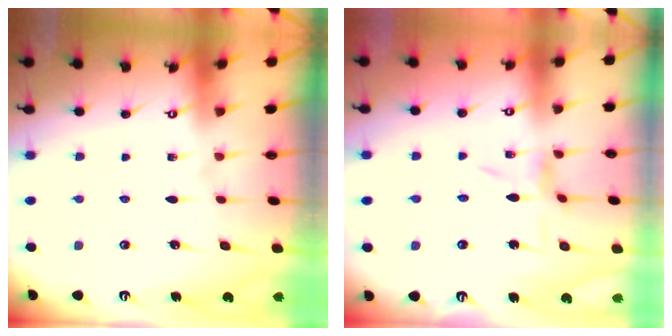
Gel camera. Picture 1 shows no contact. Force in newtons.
{"total": 2.6, "press": 2.5, "slide": 0.4}